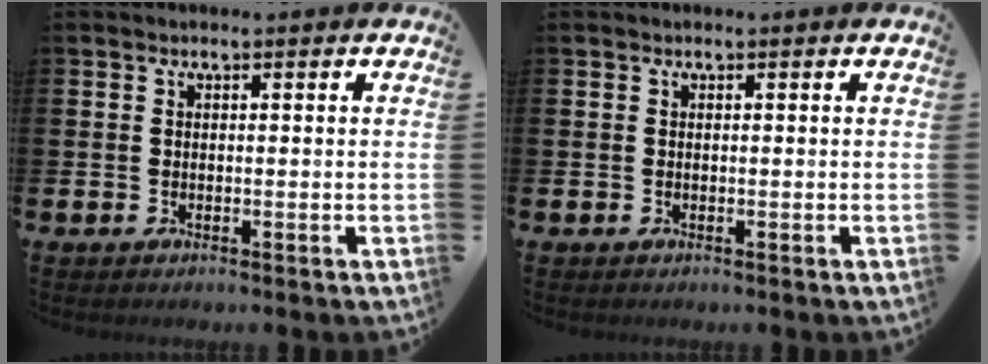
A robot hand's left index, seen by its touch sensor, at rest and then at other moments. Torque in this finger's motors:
{"motor_torque": [0.02, 0.00, 0.00, 0.00]}